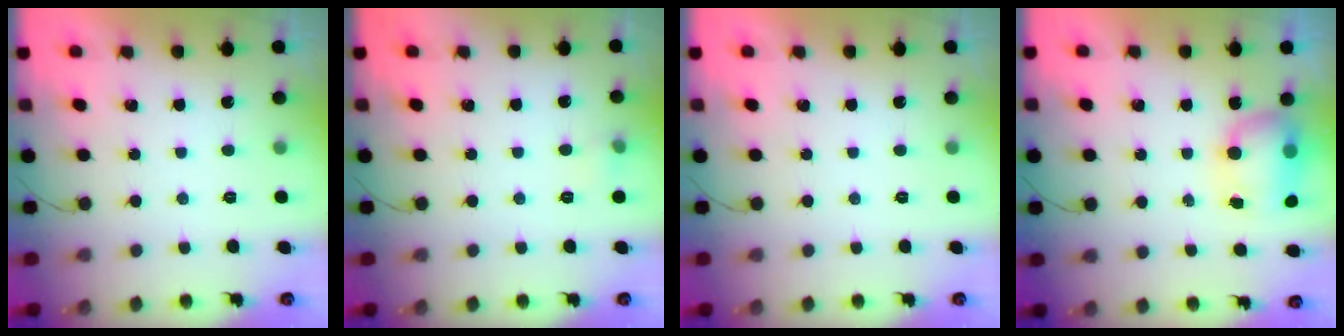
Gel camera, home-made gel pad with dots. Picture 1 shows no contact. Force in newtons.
{"total": 4.2, "press": 4.0, "slide": 1.3}
{"total": 0.0}
{"total": 11.7, "press": 9.3, "slide": 7.1}